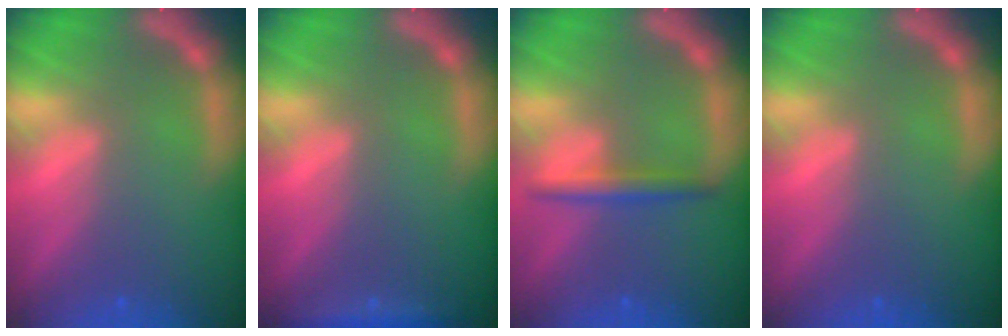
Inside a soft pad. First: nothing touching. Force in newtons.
{"total": 1.9}
{"total": 2.5}
{"total": 0.0}